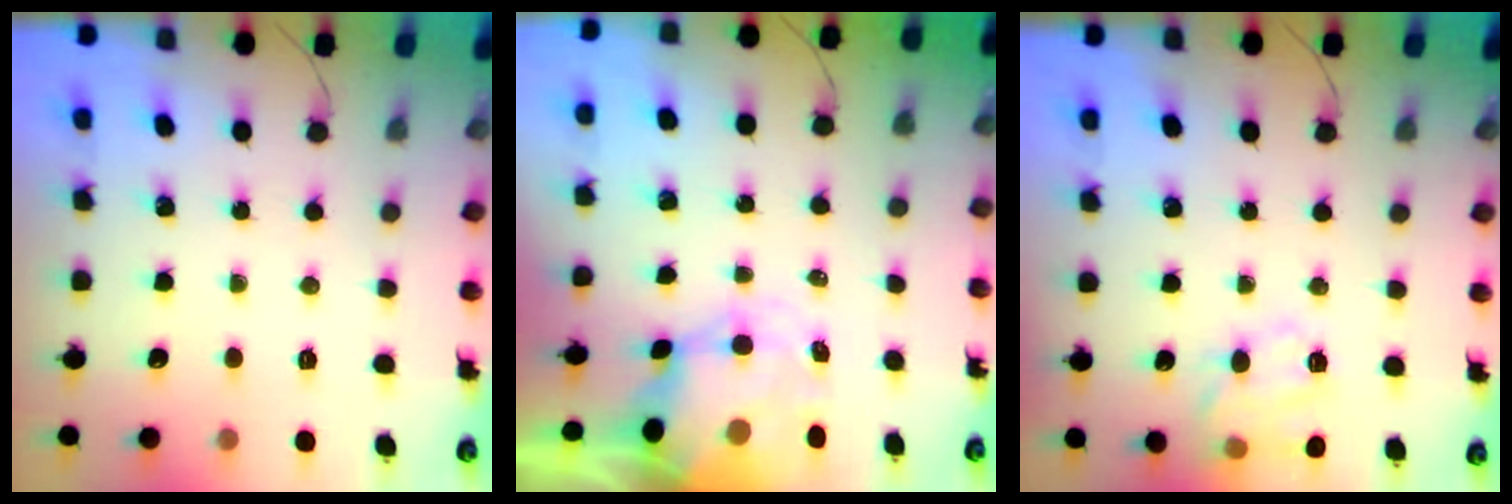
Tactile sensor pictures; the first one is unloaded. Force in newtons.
{"total": 6.5, "press": 6.2, "slide": 2.1}
{"total": 14.7, "press": 14.5, "slide": 1.8}